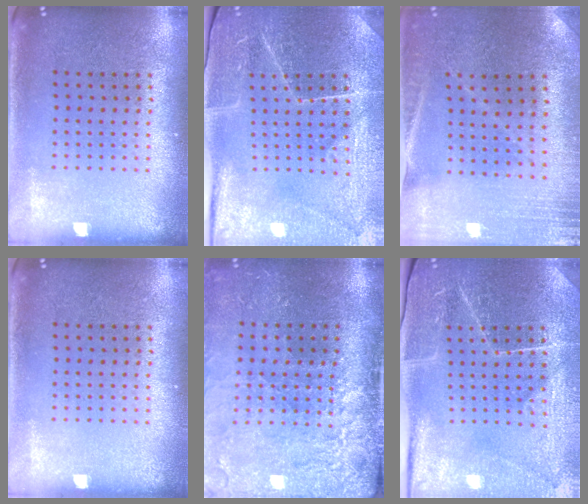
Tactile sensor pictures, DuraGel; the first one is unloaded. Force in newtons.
{"total": 4.0, "press": 3.9, "slide": 0.3}
{"total": 0.5, "press": 0.5, "slide": 0.0}
{"total": 0.0}
{"total": 4.5, "press": 3.6, "slide": 2.6}
{"total": 3.8, "press": 3.8, "slide": 0.2}